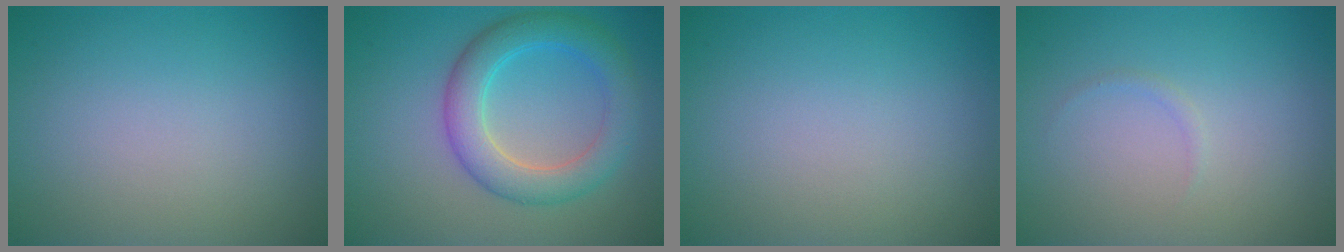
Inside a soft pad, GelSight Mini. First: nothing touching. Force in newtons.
{"total": 5.2, "press": 5.2, "slide": 0.2}
{"total": 0.0}
{"total": 0.5, "press": 0.5, "slide": 0.0}